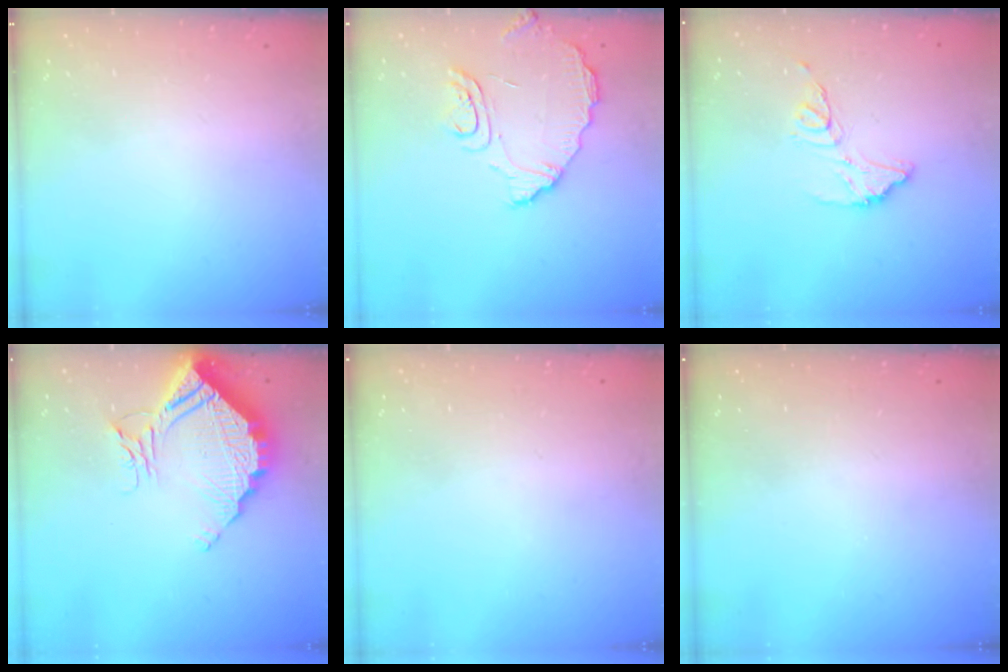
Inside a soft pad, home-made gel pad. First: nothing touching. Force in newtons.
{"total": 9.0, "press": 9.0, "slide": 0.8}
{"total": 11.3, "press": 11.2, "slide": 0.9}
{"total": 13.4, "press": 13.3, "slide": 1.2}
{"total": 2.8, "press": 2.8, "slide": 0.1}
{"total": 2.9, "press": 2.8, "slide": 0.9}